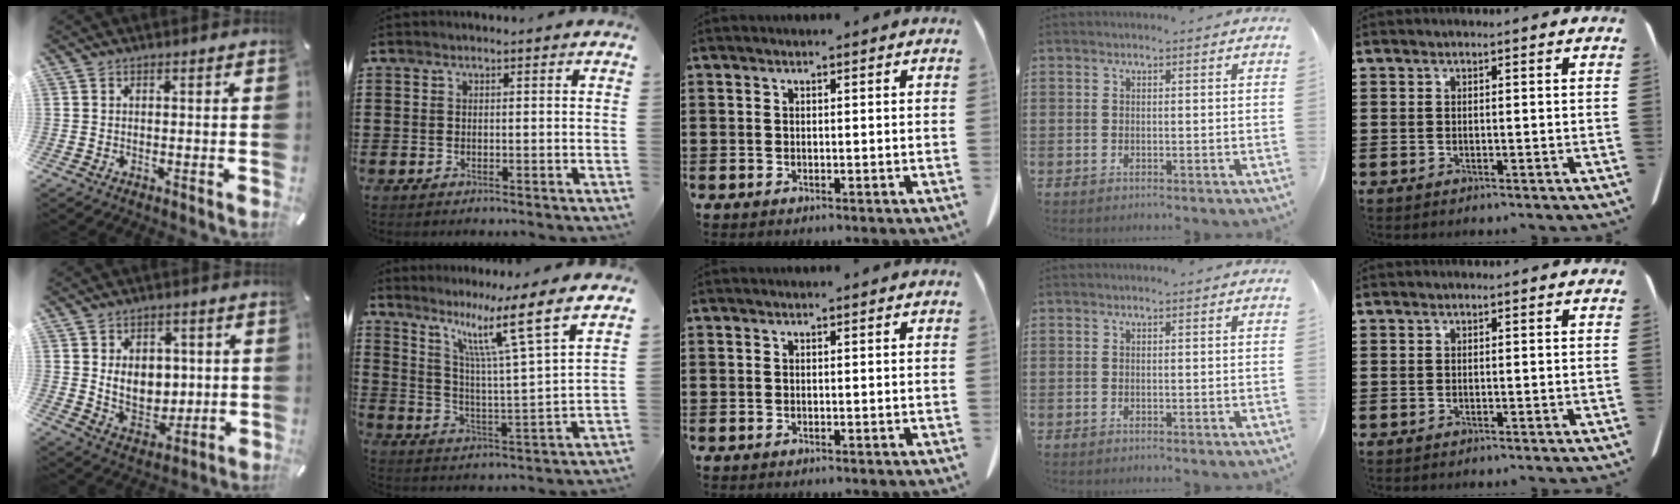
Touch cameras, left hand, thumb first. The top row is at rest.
{"thumb": {"total": 9.1, "force": [1.5, 7.3, 5.1], "torque": [-0.080, -0.002, 0.028]}, "index": {"total": 10.4, "force": [7.2, -0.4, 7.5], "torque": [-0.161, -0.041, 0.109]}}